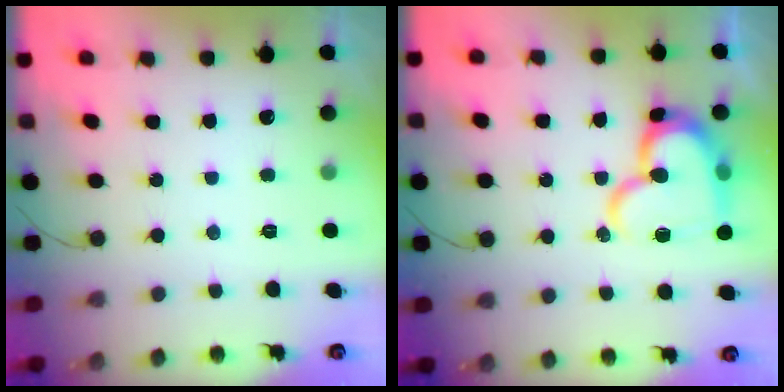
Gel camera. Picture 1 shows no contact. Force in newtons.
{"total": 17.5, "press": 17.5, "slide": 1.0}